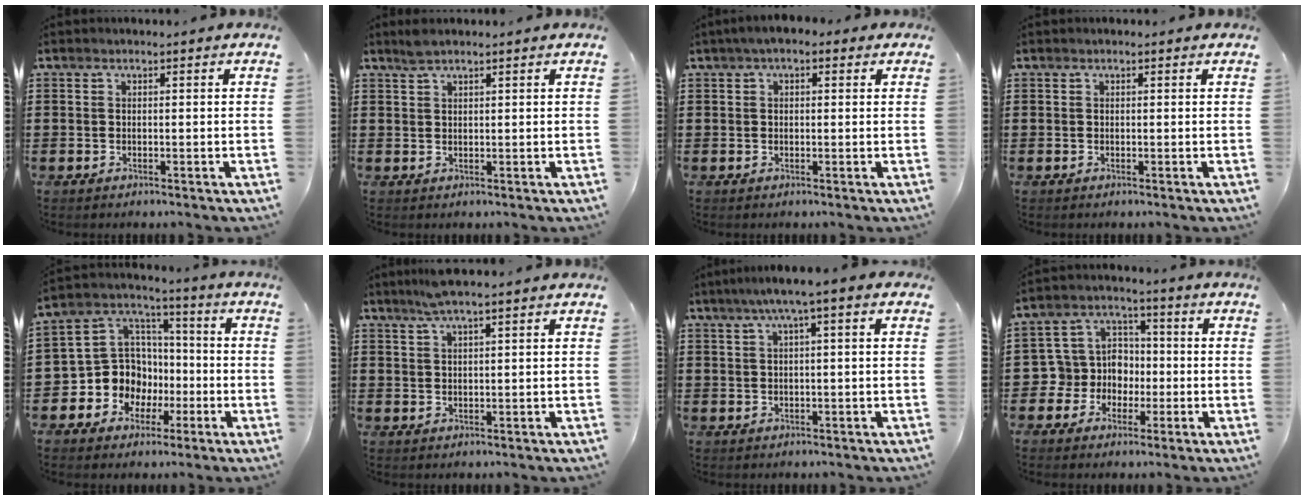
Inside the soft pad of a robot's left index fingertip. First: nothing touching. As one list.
[{"total": 2.3, "force": [1.5, 0.3, 1.7], "torque": [-0.036, 0.002, 0.028]}, {"total": 2.2, "force": [0.9, 1.3, 1.5], "torque": [-0.034, 0.009, 0.014]}, {"total": 0.0}, {"total": 10.3, "force": [-2.8, 9.7, 2.4], "torque": [-0.099, 0.008, -0.049]}, {"total": 3.3, "force": [2.4, -0.1, 2.2], "torque": [-0.048, 0.001, 0.044]}, {"total": 3.3, "force": [0.7, 0.0, 3.2], "torque": [-0.061, 0.000, 0.009]}, {"total": 6.8, "force": [-0.9, 6.6, 1.0], "torque": [-0.064, -0.001, -0.020]}]